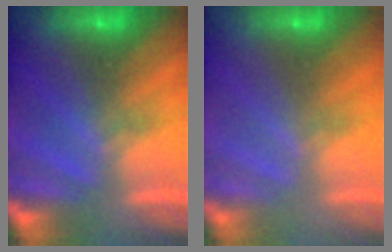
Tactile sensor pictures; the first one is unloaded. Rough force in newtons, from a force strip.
{"total": 3.2}